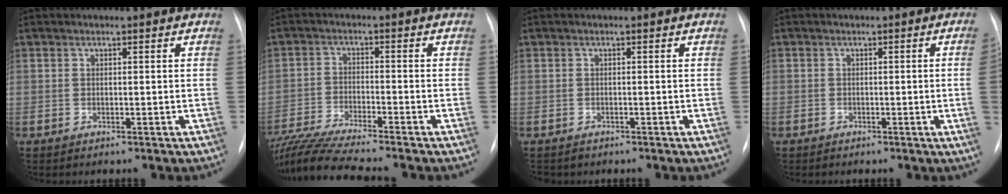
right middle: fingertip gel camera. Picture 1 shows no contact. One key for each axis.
{"total": 12.6, "fx": -11.2, "fy": -0.8, "fz": 5.7, "tx": -0.110, "ty": -0.019, "tz": -0.195}
{"total": 1.1, "fx": -0.9, "fy": 0.6, "fz": -0.1, "tx": -0.002, "ty": 0.002, "tz": -0.014}
{"total": 2.8, "fx": -0.6, "fy": -0.7, "fz": 2.6, "tx": -0.034, "ty": -0.002, "tz": -0.009}